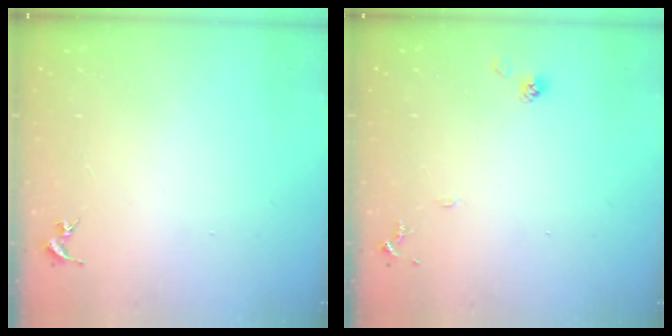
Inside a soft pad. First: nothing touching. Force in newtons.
{"total": 7.8, "press": 7.7, "slide": 0.6}